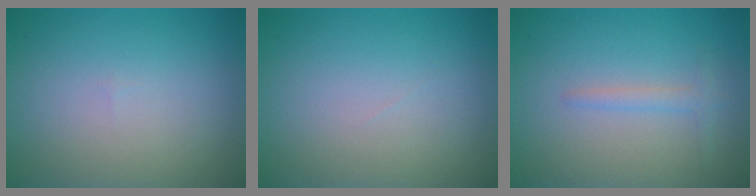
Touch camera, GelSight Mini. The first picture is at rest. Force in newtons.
{"total": 0.0}
{"total": 1.3, "press": 1.3, "slide": 0.1}